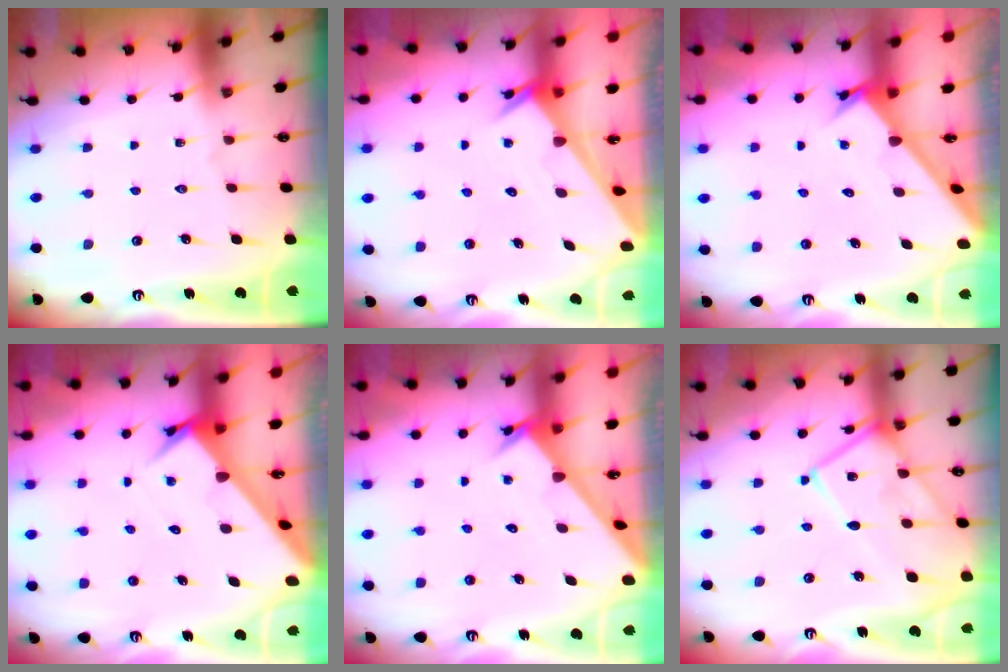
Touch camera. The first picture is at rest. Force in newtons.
{"total": 3.4, "press": 3.4, "slide": 0.4}
{"total": 2.6, "press": 2.6, "slide": 0.3}
{"total": 3.6, "press": 3.6, "slide": 0.3}
{"total": 2.5, "press": 2.5, "slide": 0.2}
{"total": 14.2, "press": 14.1, "slide": 1.1}